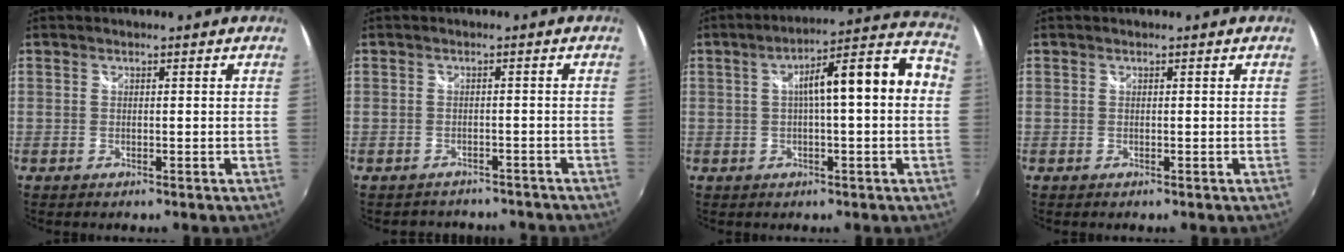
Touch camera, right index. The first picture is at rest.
{"total": 6.9, "force": [-6.2, 2.4, 1.8], "torque": [-0.040, -0.011, -0.077]}
{"total": 12.8, "force": [0.8, 1.8, 12.6], "torque": [-0.166, 0.049, 0.020]}
{"total": 0.0}